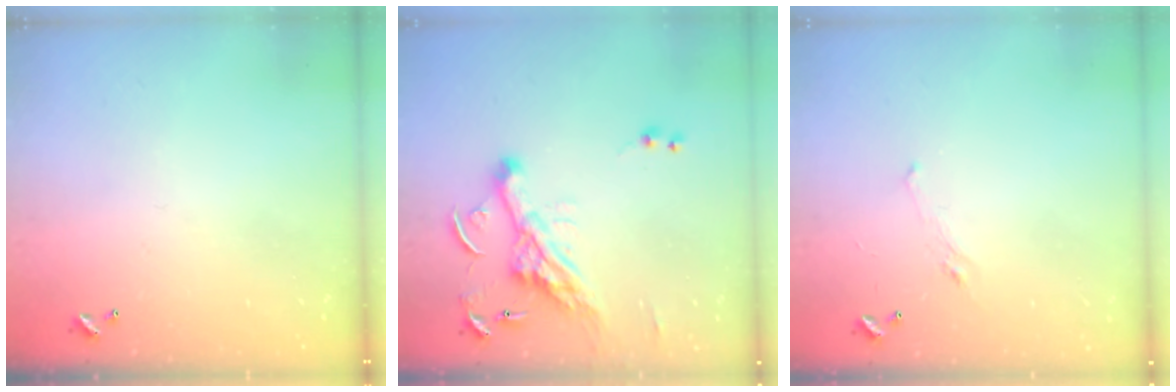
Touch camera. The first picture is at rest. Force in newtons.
{"total": 8.5, "press": 8.4, "slide": 1.3}
{"total": 0.8, "press": 0.1, "slide": 0.8}